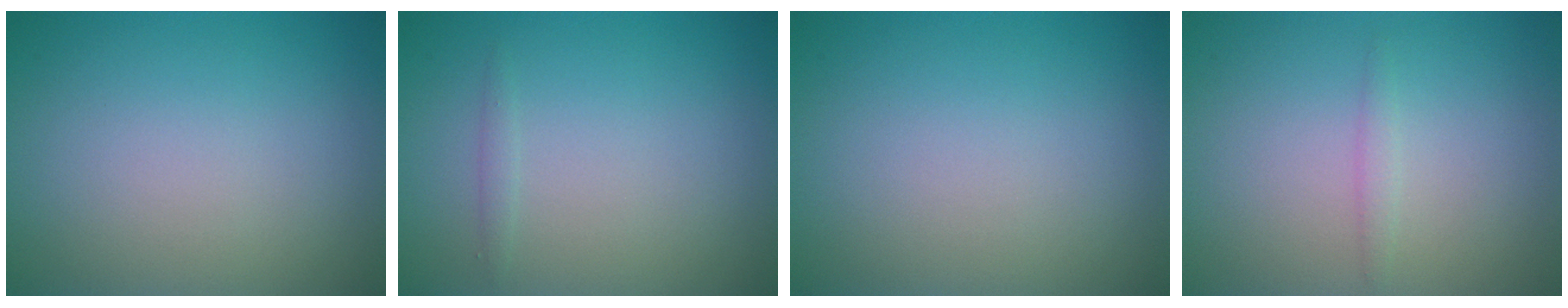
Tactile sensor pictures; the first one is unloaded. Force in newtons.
{"total": 0.5, "press": 0.5, "slide": 0.0}
{"total": 0.0}
{"total": 0.9, "press": 0.9, "slide": 0.0}